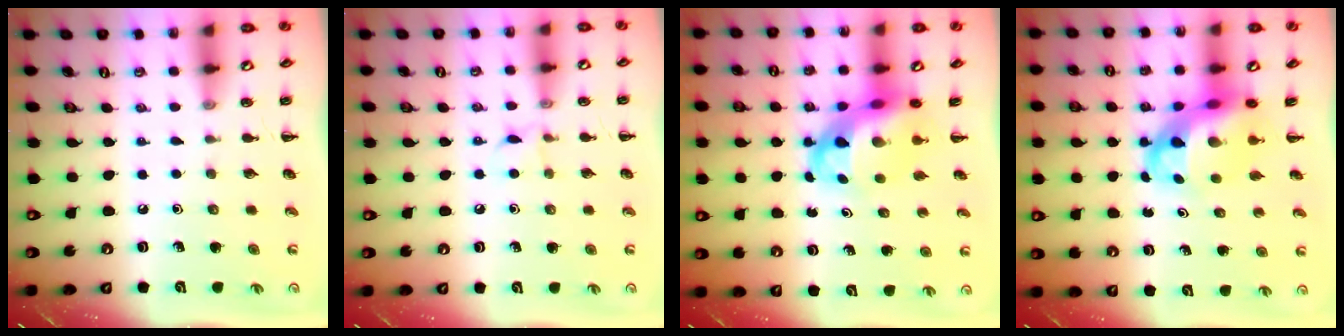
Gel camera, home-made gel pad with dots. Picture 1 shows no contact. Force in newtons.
{"total": 5.3, "press": 5.2, "slide": 1.3}
{"total": 7.8, "press": 7.5, "slide": 1.9}
{"total": 7.8, "press": 7.5, "slide": 1.9}